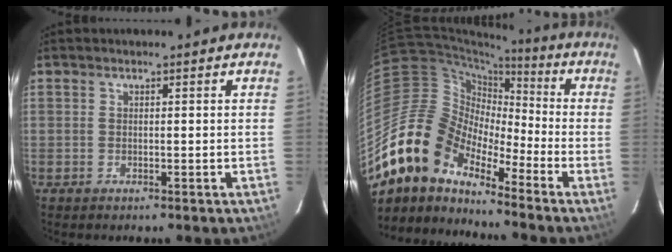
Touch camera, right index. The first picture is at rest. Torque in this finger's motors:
{"motor_torque": [0.97, -1.17, 0.02, -0.21]}